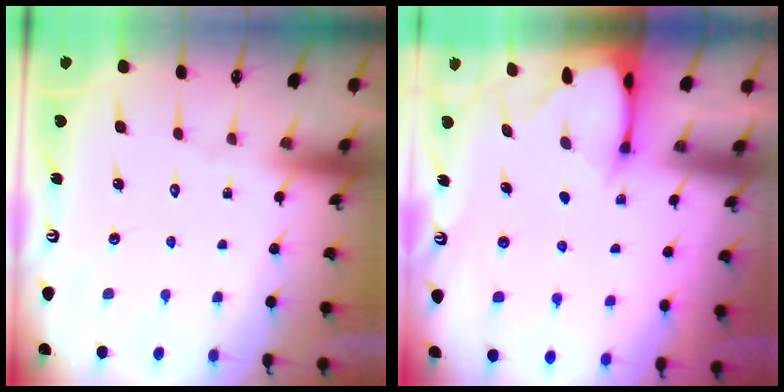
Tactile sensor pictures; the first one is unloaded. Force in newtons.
{"total": 2.5, "press": 2.5, "slide": 0.3}